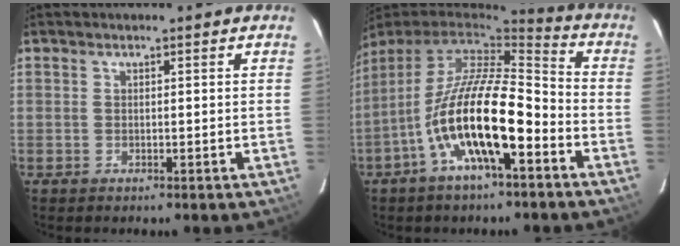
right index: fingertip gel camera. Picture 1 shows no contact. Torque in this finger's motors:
{"motor_torque": [1.29, -0.85, 1.05, 0.21]}